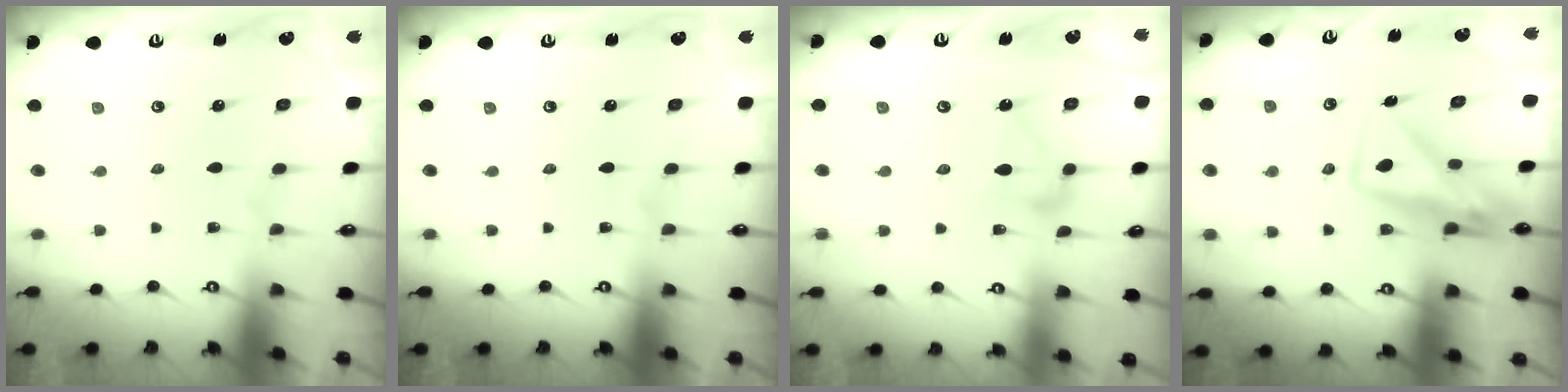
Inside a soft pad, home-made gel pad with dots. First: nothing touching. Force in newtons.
{"total": 0.0}
{"total": 10.3, "press": 10.3, "slide": 0.5}
{"total": 9.2, "press": 9.1, "slide": 1.0}